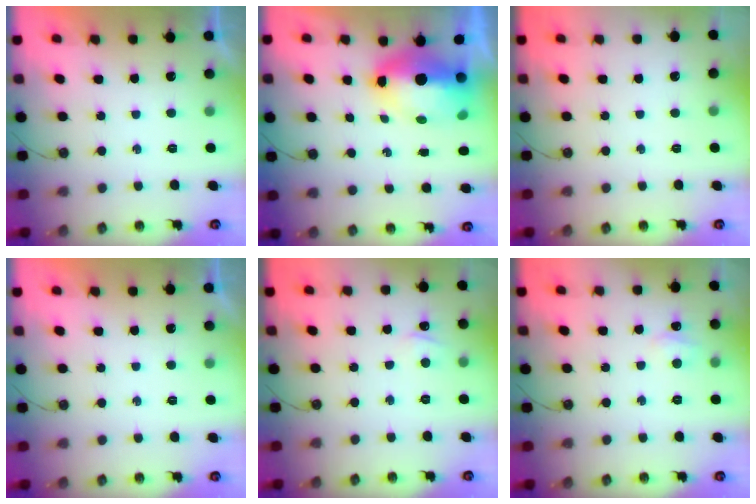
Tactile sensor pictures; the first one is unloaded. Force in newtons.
{"total": 11.5, "press": 11.3, "slide": 1.8}
{"total": 0.0}
{"total": 0.0}
{"total": 2.4, "press": 2.4, "slide": 0.3}
{"total": 6.8, "press": 6.7, "slide": 0.9}